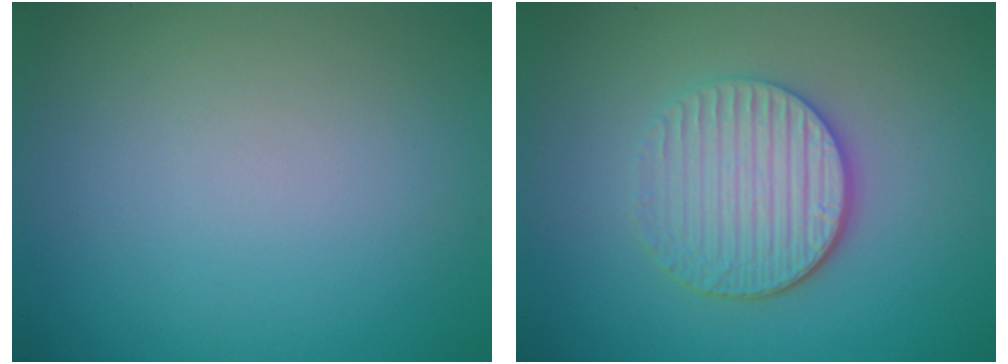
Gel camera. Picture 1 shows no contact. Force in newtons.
{"total": 4.3, "press": 3.5, "slide": 2.5}